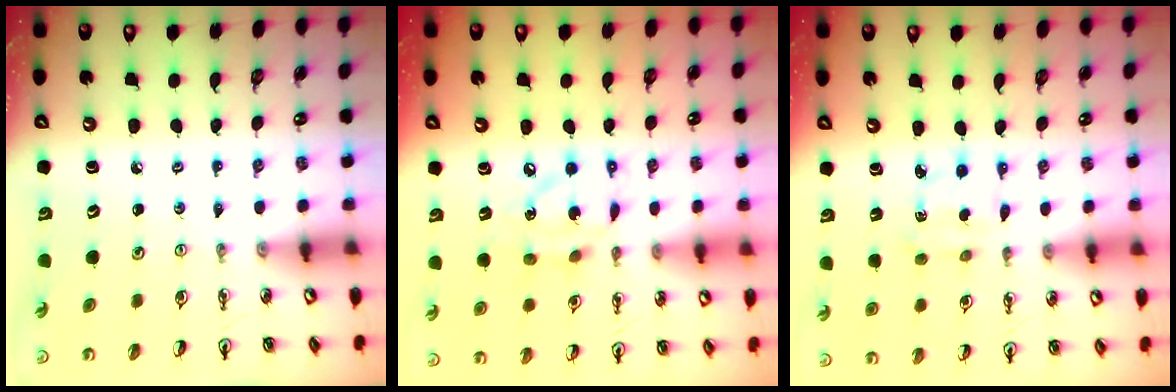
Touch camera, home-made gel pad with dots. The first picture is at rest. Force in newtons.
{"total": 11.2, "press": 11.2, "slide": 0.6}
{"total": 2.8, "press": 2.7, "slide": 0.7}